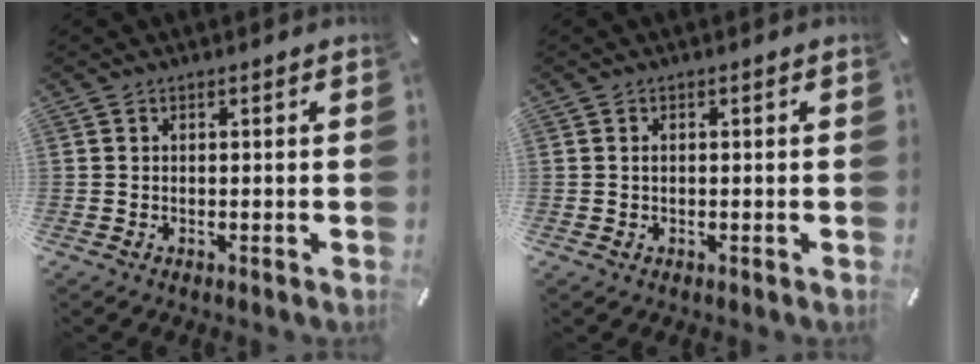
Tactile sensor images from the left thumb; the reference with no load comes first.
{"total": 0.7, "force": [0.0, 0.5, 0.5], "torque": [-0.012, 0.001, -0.001]}